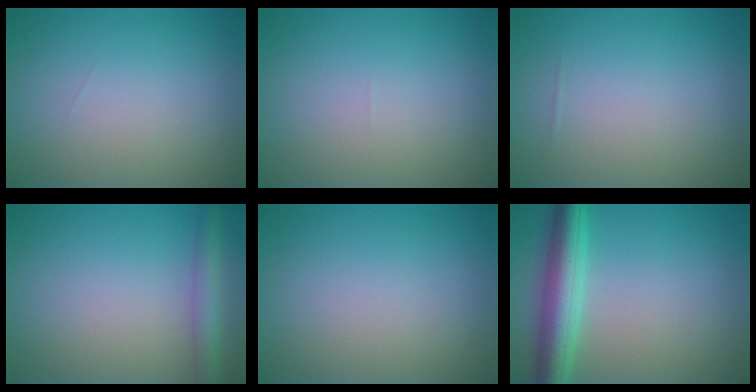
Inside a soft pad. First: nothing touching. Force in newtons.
{"total": 0.0}
{"total": 0.0}
{"total": 3.0, "press": 3.0, "slide": 0.1}
{"total": 0.0}
{"total": 5.7, "press": 5.7, "slide": 0.3}